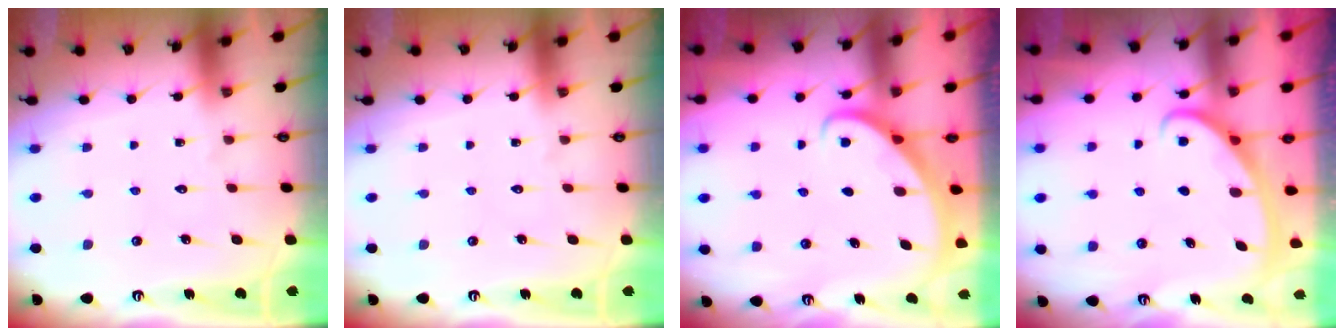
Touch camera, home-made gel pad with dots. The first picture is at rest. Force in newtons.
{"total": 0.0}
{"total": 2.7, "press": 2.7, "slide": 0.2}
{"total": 3.0, "press": 3.0, "slide": 0.4}